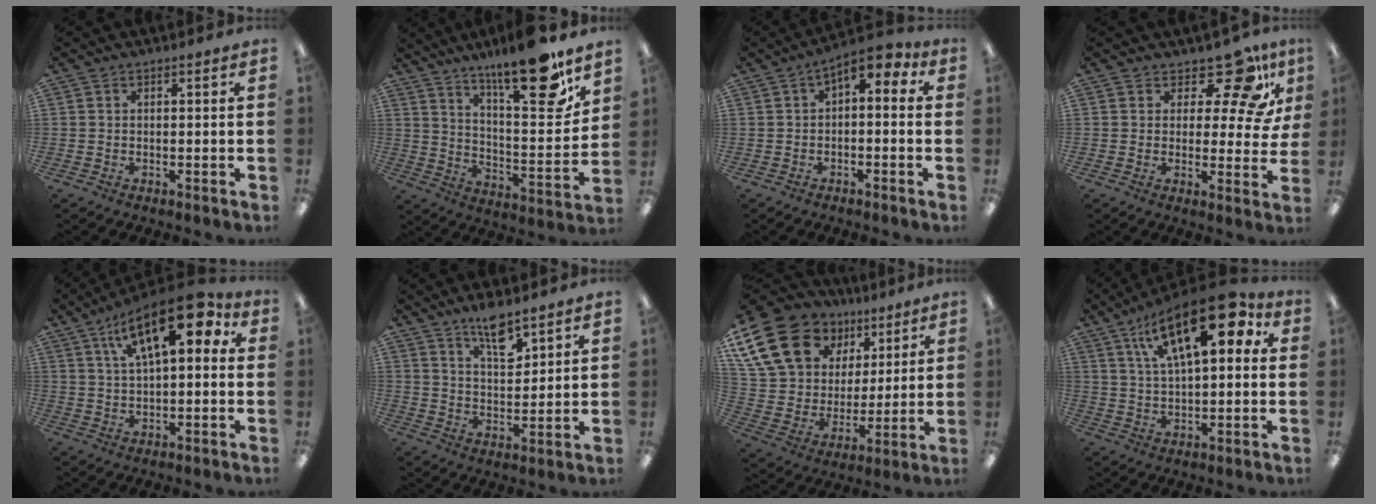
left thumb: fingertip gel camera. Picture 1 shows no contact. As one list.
[{"total": 19.5, "force": [15.0, 3.9, 11.9], "torque": [-0.178, -0.109, 0.240]}, {"total": 5.8, "force": [1.6, 3.0, 4.7], "torque": [-0.068, -0.010, 0.021]}, {"total": 13.5, "force": [9.2, 5.4, 8.3], "torque": [-0.118, -0.064, 0.156]}, {"total": 17.6, "force": [7.6, 7.6, 14.0], "torque": [-0.215, -0.029, 0.120]}, {"total": 8.3, "force": [6.4, 2.6, 4.5], "torque": [-0.065, -0.043, 0.109]}, {"total": 21.4, "force": [11.9, 14.8, 9.8], "torque": [-0.201, -0.054, 0.228]}, {"total": 21.2, "force": [9.8, 9.1, 16.4], "torque": [-0.264, -0.037, 0.153]}]